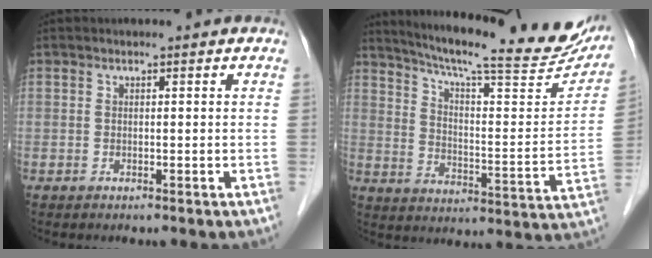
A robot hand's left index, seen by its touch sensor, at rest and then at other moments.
{"total": 25.4, "force": [22.1, 3.3, 12.1], "torque": [-0.187, -0.040, 0.289]}